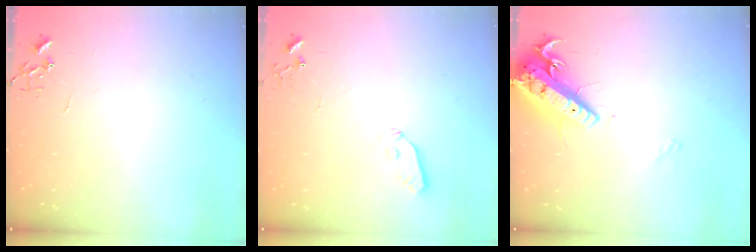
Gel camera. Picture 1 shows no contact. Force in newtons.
{"total": 3.8, "press": 3.8, "slide": 0.6}
{"total": 17.1, "press": 16.8, "slide": 3.3}